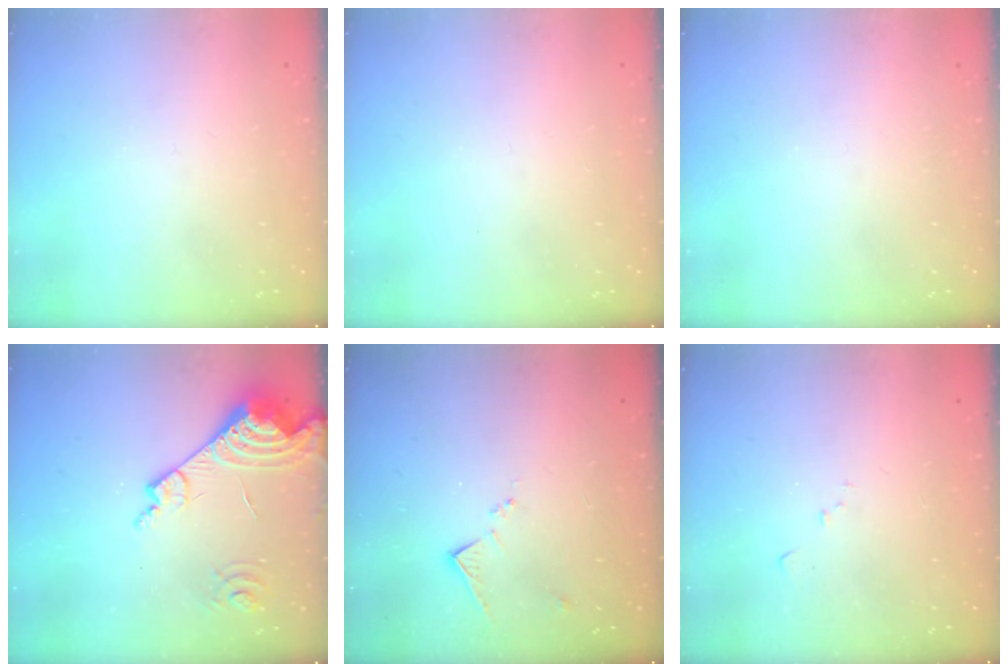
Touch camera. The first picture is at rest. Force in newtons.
{"total": 0.0}
{"total": 0.0}
{"total": 15.0, "press": 14.9, "slide": 1.6}
{"total": 7.6, "press": 7.6, "slide": 0.1}
{"total": 5.1, "press": 5.1, "slide": 0.6}